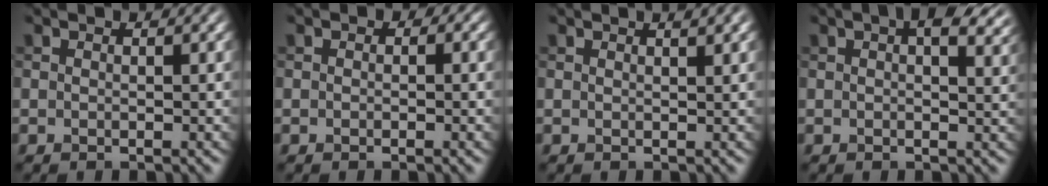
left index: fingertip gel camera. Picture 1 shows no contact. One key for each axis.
{"total": 0.8, "fx": 0.0, "fy": 0.7, "fz": 0.4, "tx": -0.001, "ty": -0.004, "tz": -0.001}
{"total": 1.7, "fx": 1.0, "fy": 0.4, "fz": 1.3, "tx": -0.011, "ty": 0.003, "tz": 0.011}
{"total": 5.2, "fx": 2.7, "fy": 2.0, "fz": 3.9, "tx": -0.048, "ty": 0.008, "tz": 0.030}